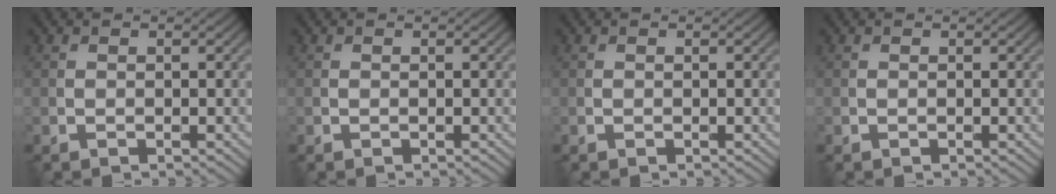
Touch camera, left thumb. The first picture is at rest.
{"total": 0.0}
{"total": 0.0}
{"total": 0.0}